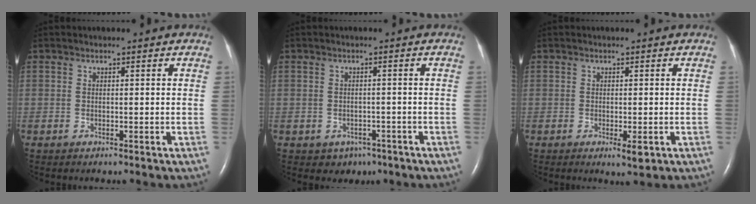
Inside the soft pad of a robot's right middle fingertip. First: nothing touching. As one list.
[{"total": 3.1, "force": [-1.8, 2.4, 0.8], "torque": [-0.008, 0.007, -0.015]}, {"total": 1.9, "force": [-0.7, 0.6, 1.7], "torque": [-0.024, -0.005, -0.007]}]